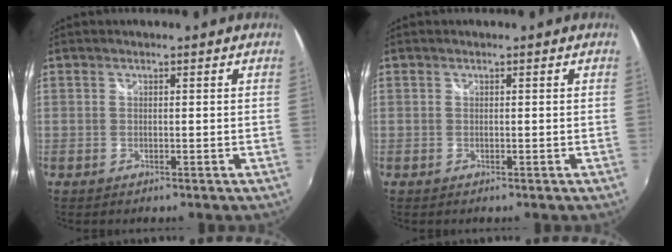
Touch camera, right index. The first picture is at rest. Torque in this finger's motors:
{"motor_torque": [0.00, 0.00, -0.01, 0.00]}